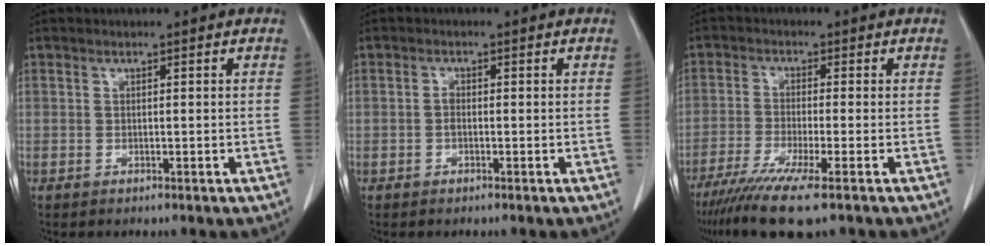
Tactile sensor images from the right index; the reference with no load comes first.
{"total": 0.9, "force": [-0.3, 0.5, 0.7], "torque": [-0.014, 0.003, -0.007]}
{"total": 9.2, "force": [-6.2, 0.0, 6.7], "torque": [-0.120, -0.026, -0.105]}